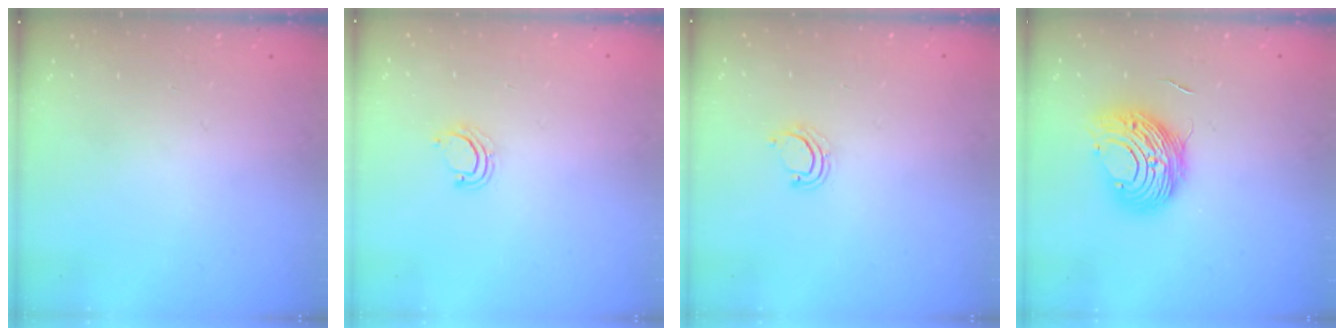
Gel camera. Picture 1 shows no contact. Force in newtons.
{"total": 2.2, "press": 2.2, "slide": 0.1}
{"total": 2.2, "press": 2.2, "slide": 0.1}
{"total": 10.6, "press": 10.5, "slide": 1.0}